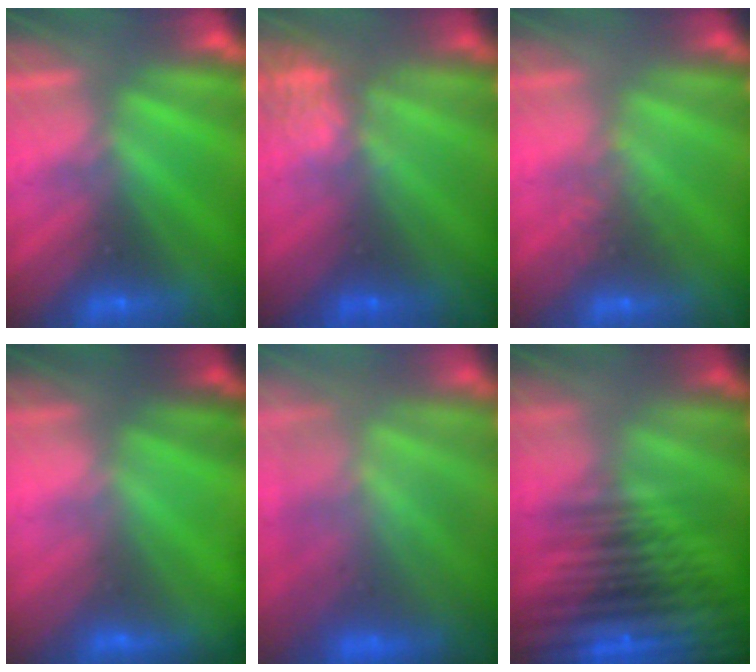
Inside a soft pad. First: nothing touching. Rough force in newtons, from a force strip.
{"total": 4.4}
{"total": 2.7}
{"total": 3.9}
{"total": 7.6}
{"total": 8.4}